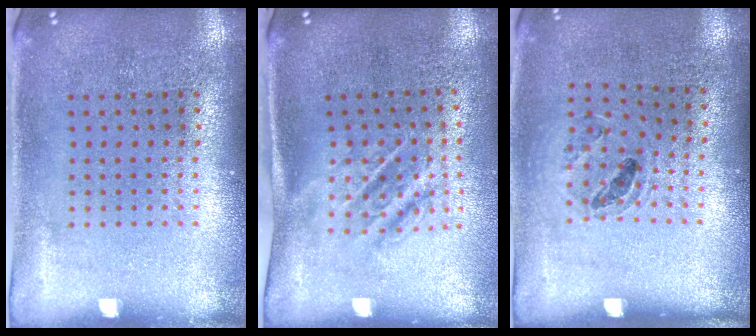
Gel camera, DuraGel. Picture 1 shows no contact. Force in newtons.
{"total": 1.7, "press": 1.1, "slide": 1.2}
{"total": 0.9, "press": 0.9, "slide": 0.1}